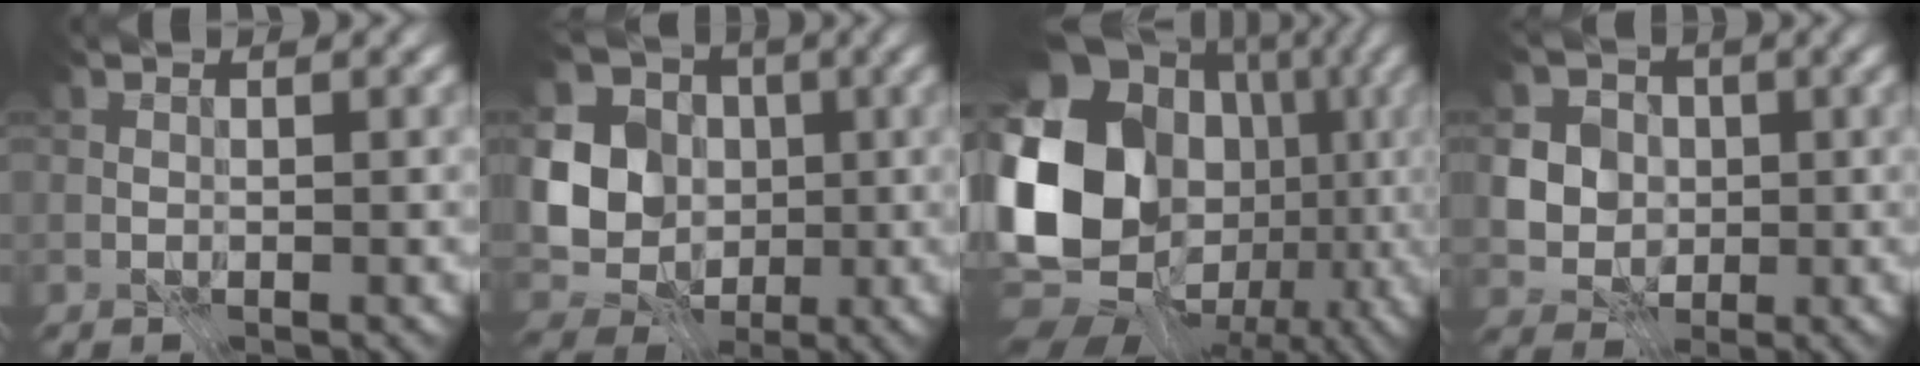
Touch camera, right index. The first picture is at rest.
{"total": 7.9, "force": [-0.7, 6.9, 3.8], "torque": [-0.083, -0.020, -0.022]}
{"total": 20.0, "force": [-0.9, 16.0, 11.9], "torque": [-0.244, -0.004, -0.018]}
{"total": 5.5, "force": [0.3, 4.9, 2.3], "torque": [-0.038, 0.012, -0.008]}